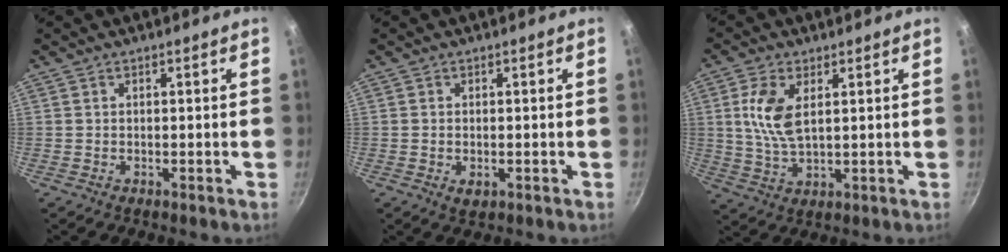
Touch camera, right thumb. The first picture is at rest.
{"total": 2.2, "force": [-0.5, 1.3, 1.6], "torque": [-0.027, -0.005, -0.006]}
{"total": 8.4, "force": [2.2, 4.2, 6.9], "torque": [-0.136, -0.008, 0.045]}